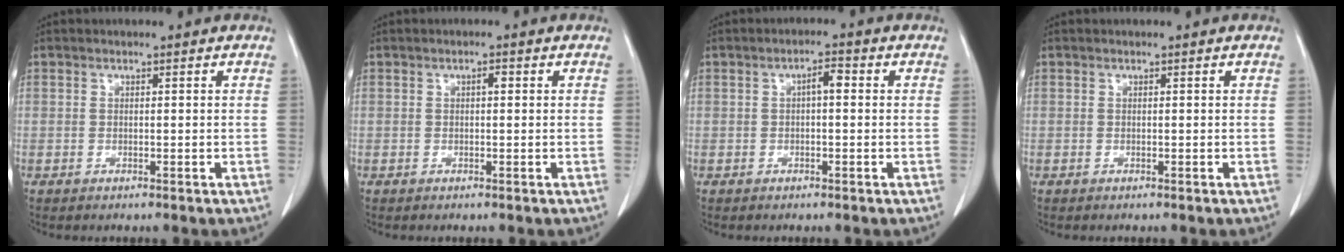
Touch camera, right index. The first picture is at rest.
{"total": 0.9, "force": [0.2, 0.3, 0.8], "torque": [-0.012, 0.003, 0.002]}
{"total": 2.4, "force": [0.2, 0.7, 2.2], "torque": [-0.036, 0.006, 0.002]}
{"total": 0.0}